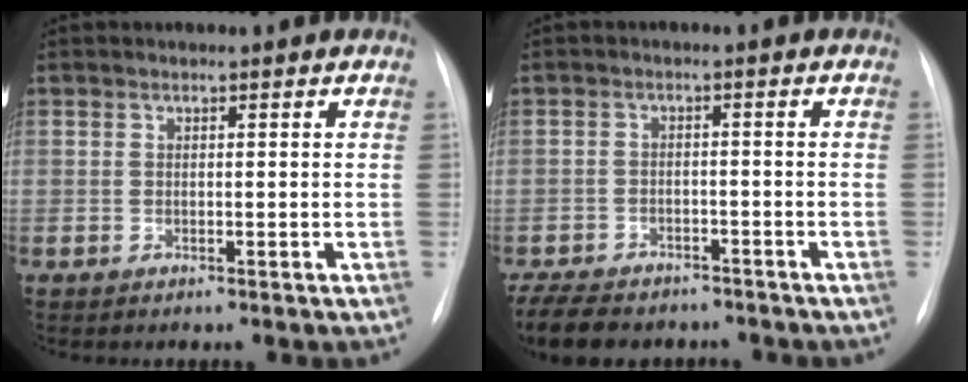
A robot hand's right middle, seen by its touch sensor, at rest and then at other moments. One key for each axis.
{"total": 13.0, "fx": -10.7, "fy": 5.4, "fz": 5.1, "tx": -0.115, "ty": -0.008, "tz": -0.150}